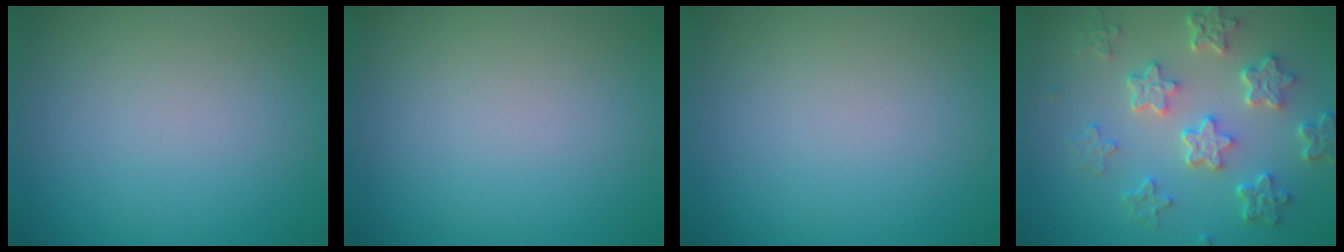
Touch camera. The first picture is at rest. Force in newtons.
{"total": 0.0}
{"total": 0.0}
{"total": 5.8, "press": 4.4, "slide": 3.8}